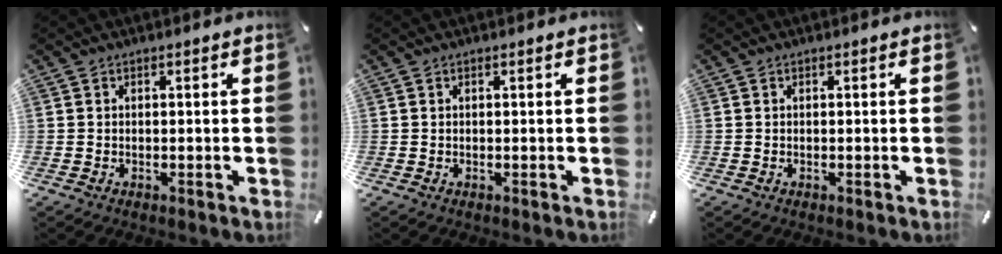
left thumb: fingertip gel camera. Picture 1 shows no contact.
{"total": 0.0}
{"total": 0.0}